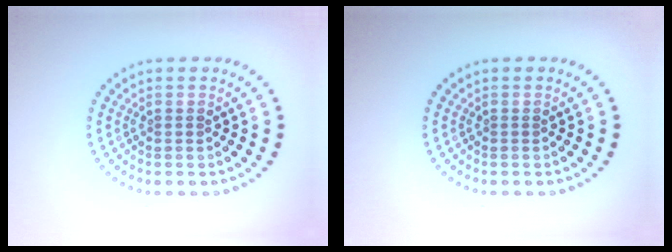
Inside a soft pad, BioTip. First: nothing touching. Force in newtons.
{"total": 0.0}